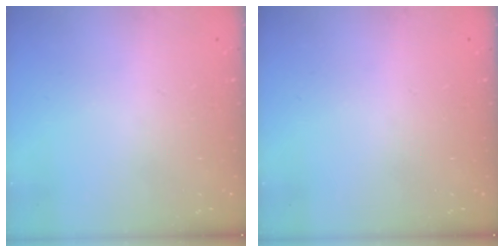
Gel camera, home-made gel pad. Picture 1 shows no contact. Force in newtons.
{"total": 0.0}